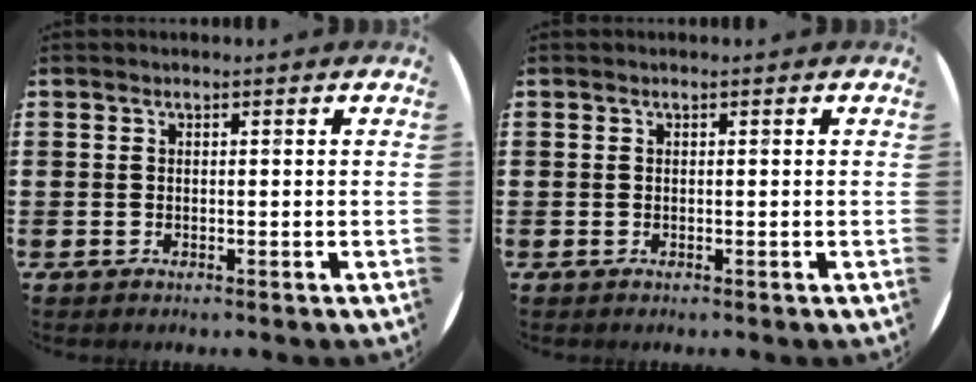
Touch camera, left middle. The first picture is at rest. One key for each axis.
{"total": 0.0}